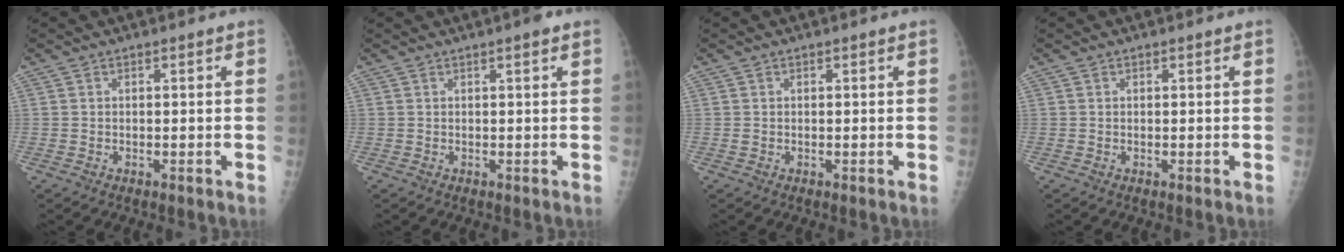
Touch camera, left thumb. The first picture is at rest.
{"total": 1.3, "force": [0.8, 0.2, 1.1], "torque": [-0.016, 0.001, 0.008]}
{"total": 1.0, "force": [0.2, 0.8, 0.4], "torque": [-0.002, 0.002, 0.003]}
{"total": 0.6, "force": [0.2, 0.5, 0.3], "torque": [0.001, 0.000, 0.002]}